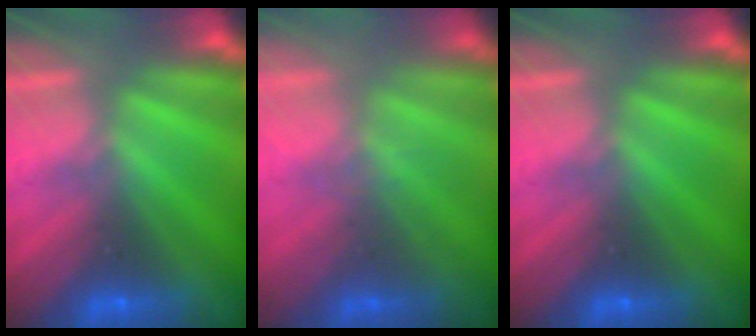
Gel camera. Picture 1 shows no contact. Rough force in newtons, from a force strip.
{"total": 1.6}
{"total": 0.0}